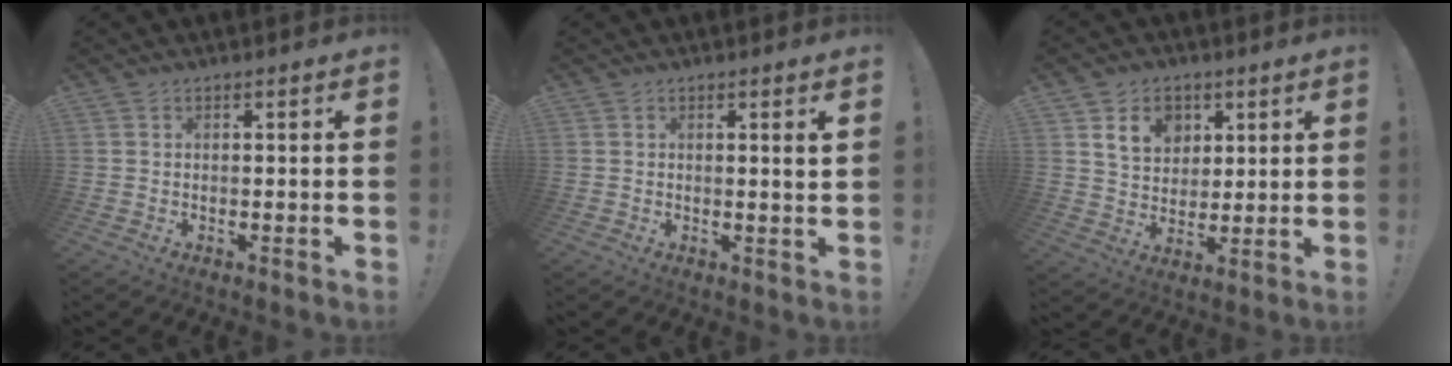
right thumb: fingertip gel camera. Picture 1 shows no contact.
{"total": 1.9, "force": [1.0, -0.5, 1.6], "torque": [-0.018, -0.009, 0.013]}
{"total": 10.8, "force": [5.3, 8.3, 4.6], "torque": [-0.075, -0.016, 0.103]}